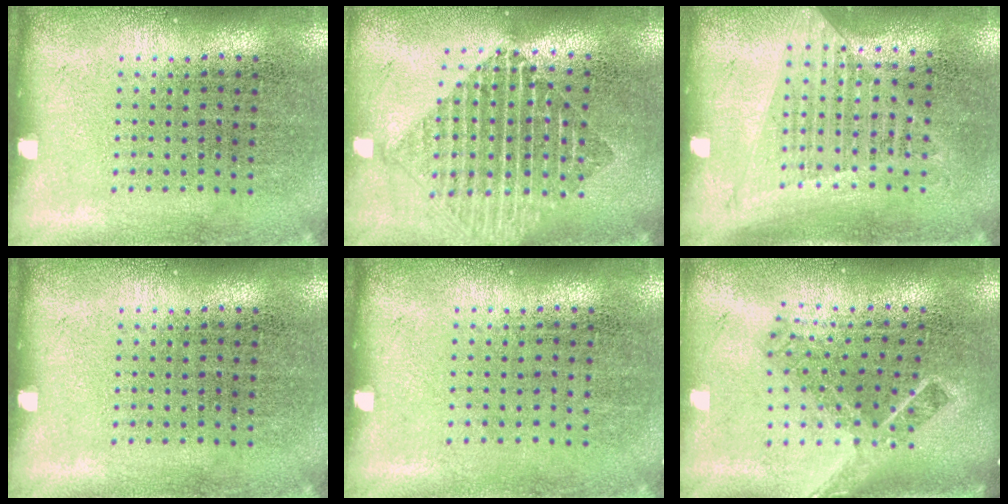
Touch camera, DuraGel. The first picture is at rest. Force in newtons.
{"total": 1.9, "press": 1.6, "slide": 1.1}
{"total": 1.2, "press": 1.1, "slide": 0.5}
{"total": 0.0}
{"total": 0.0}
{"total": 2.1, "press": 1.5, "slide": 1.5}